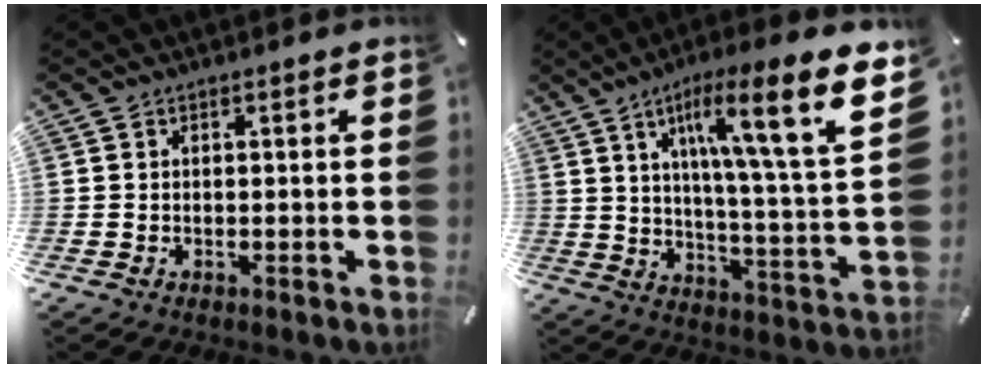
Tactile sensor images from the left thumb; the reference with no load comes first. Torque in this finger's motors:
{"motor_torque": [2.51, 2.50, 1.39, -1.38, 0.52]}